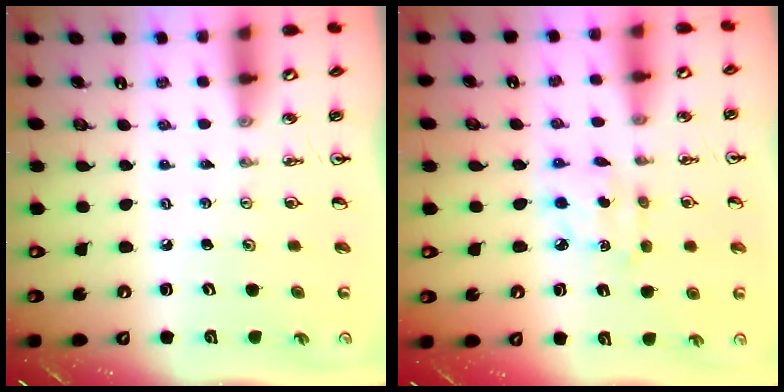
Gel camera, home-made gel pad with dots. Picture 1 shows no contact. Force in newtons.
{"total": 3.5, "press": 3.5, "slide": 0.2}